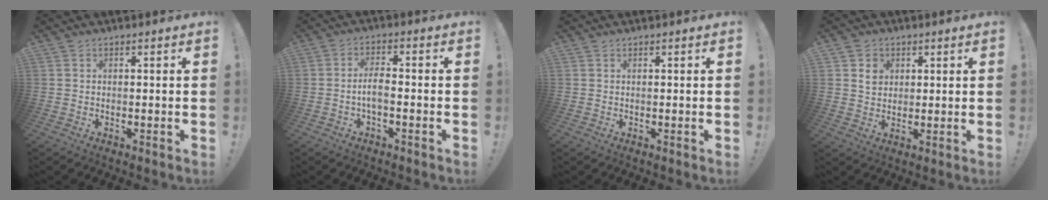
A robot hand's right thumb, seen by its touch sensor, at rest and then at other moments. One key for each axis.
{"total": 5.0, "fx": -1.5, "fy": 1.6, "fz": 4.5, "tx": -0.096, "ty": -0.004, "tz": -0.031}
{"total": 0.0}
{"total": 4.8, "fx": 2.1, "fy": 4.1, "fz": 1.3, "tx": 0.003, "ty": -0.012, "tz": 0.033}